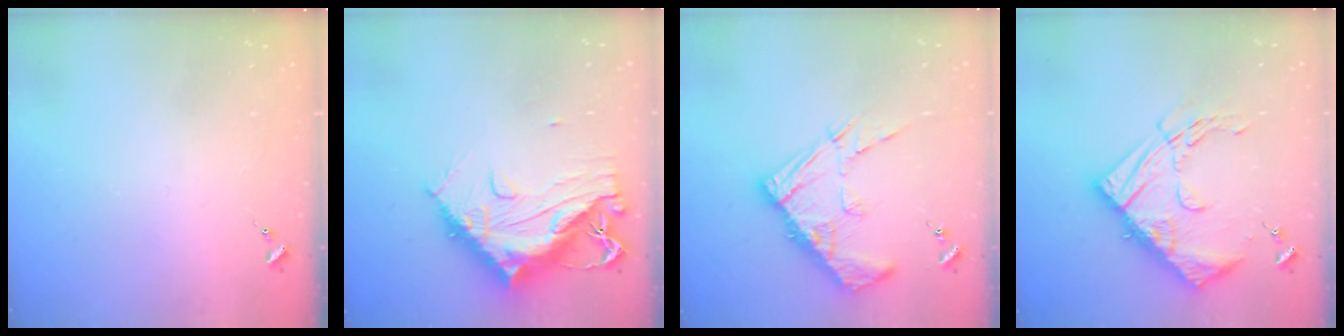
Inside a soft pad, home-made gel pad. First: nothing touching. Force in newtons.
{"total": 16.4, "press": 16.3, "slide": 1.5}
{"total": 15.9, "press": 15.8, "slide": 1.5}
{"total": 18.8, "press": 18.7, "slide": 1.2}